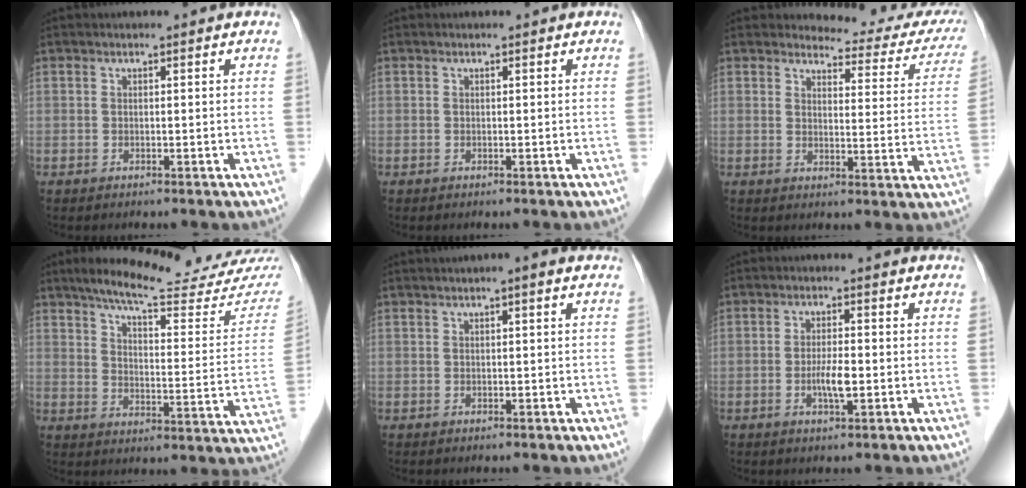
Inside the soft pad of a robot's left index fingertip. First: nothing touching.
{"total": 0.0}
{"total": 13.0, "force": [12.5, 2.7, 2.4], "torque": [-0.005, -0.054, 0.117]}
{"total": 21.1, "force": [18.5, 2.3, 9.9], "torque": [-0.137, -0.047, 0.233]}
{"total": 1.8, "force": [0.9, 0.0, 1.6], "torque": [-0.029, 0.005, 0.010]}
{"total": 3.5, "force": [-0.9, 0.6, 3.3], "torque": [-0.066, -0.004, -0.016]}